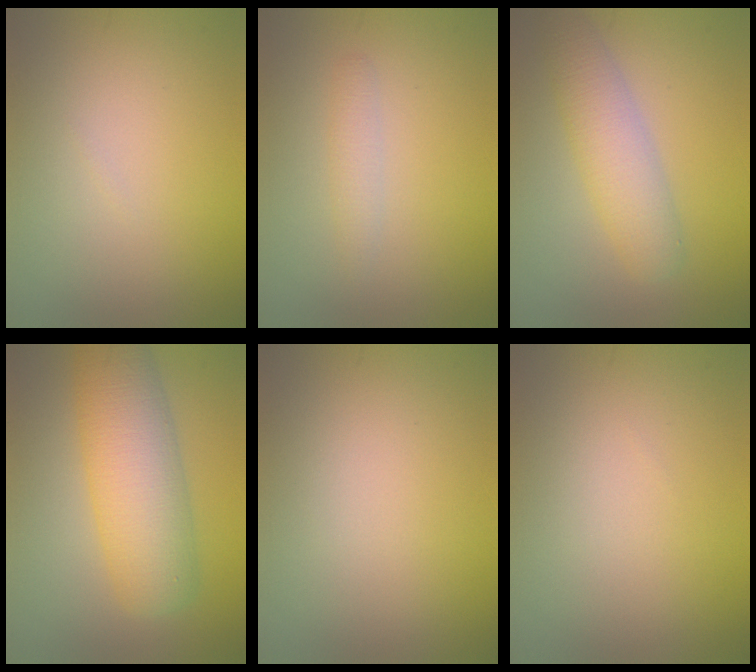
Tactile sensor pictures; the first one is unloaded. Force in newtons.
{"total": 1.3, "press": 1.3, "slide": 0.1}
{"total": 4.1, "press": 4.1, "slide": 0.2}
{"total": 7.5, "press": 7.4, "slide": 0.5}
{"total": 0.0}
{"total": 0.0}